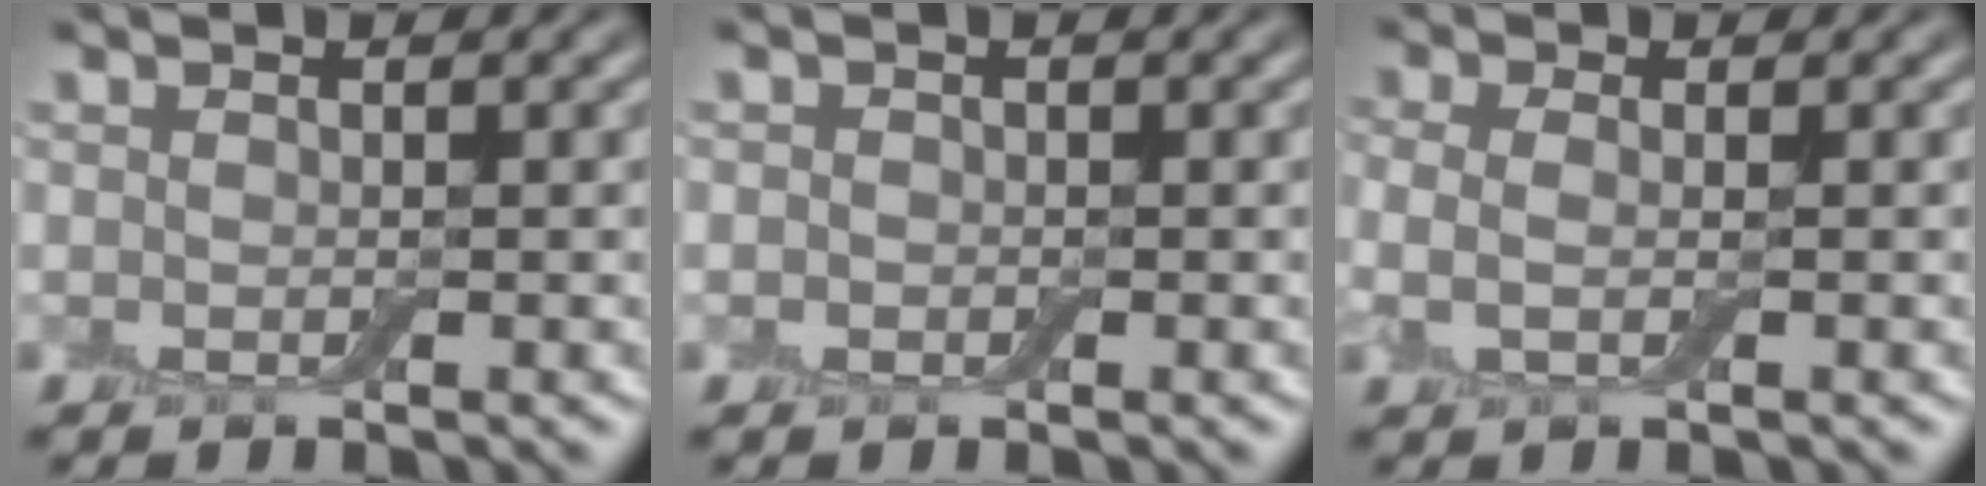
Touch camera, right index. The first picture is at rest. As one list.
[{"total": 0.6, "force": [-0.2, 0.6, 0.1], "torque": [0.002, -0.004, -0.005]}, {"total": 2.1, "force": [-0.1, 1.0, 1.8], "torque": [-0.045, -0.002, -0.008]}]